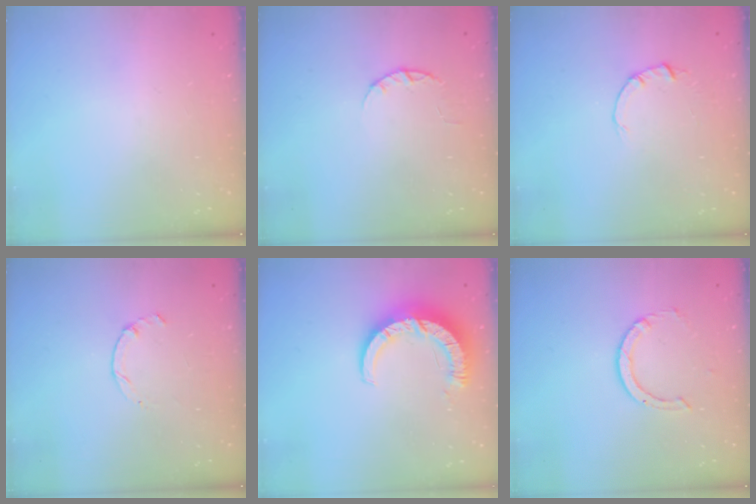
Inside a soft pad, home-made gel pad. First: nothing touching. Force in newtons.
{"total": 2.4, "press": 2.3, "slide": 0.4}
{"total": 2.0, "press": 2.0, "slide": 0.3}
{"total": 1.3, "press": 1.2, "slide": 0.4}
{"total": 9.0, "press": 9.0, "slide": 0.9}
{"total": 1.7, "press": 1.7, "slide": 0.1}